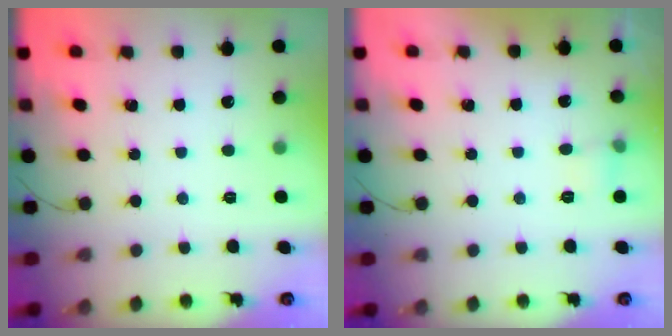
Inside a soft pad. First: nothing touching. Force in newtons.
{"total": 5.1, "press": 4.8, "slide": 1.6}